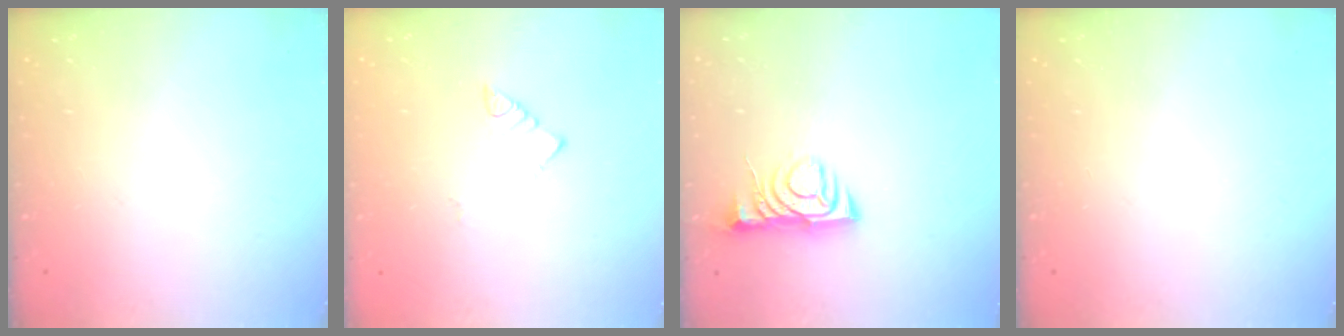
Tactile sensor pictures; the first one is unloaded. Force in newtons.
{"total": 3.0, "press": 3.0, "slide": 0.2}
{"total": 5.5, "press": 5.4, "slide": 0.7}
{"total": 0.0}